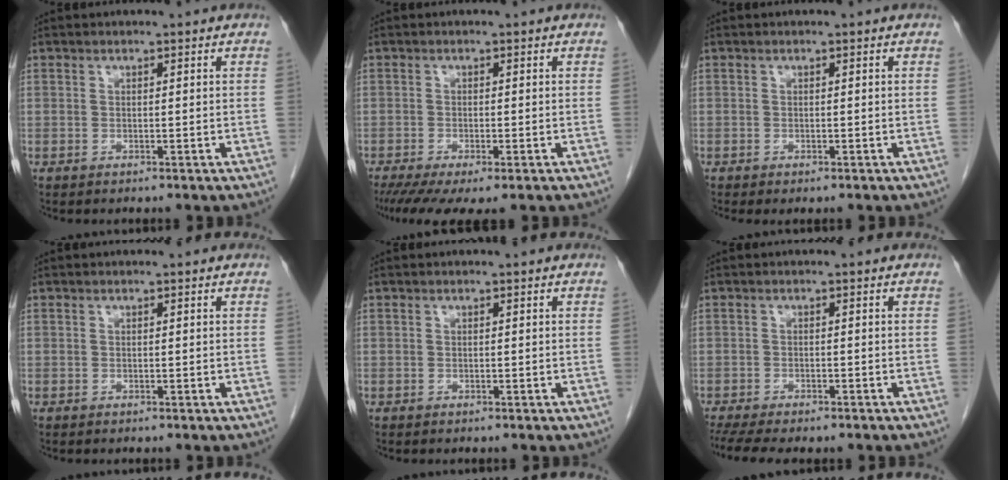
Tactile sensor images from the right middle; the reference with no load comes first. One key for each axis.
{"total": 7.6, "fx": -5.5, "fy": 1.3, "fz": 5.1, "tx": -0.080, "ty": -0.021, "tz": -0.090}
{"total": 0.7, "fx": -0.6, "fy": 0.1, "fz": 0.4, "tx": -0.008, "ty": -0.004, "tz": -0.009}
{"total": 0.0}
{"total": 0.0}
{"total": 10.4, "fx": -8.4, "fy": 2.9, "fz": 5.3, "tx": -0.087, "ty": -0.002, "tz": -0.120}